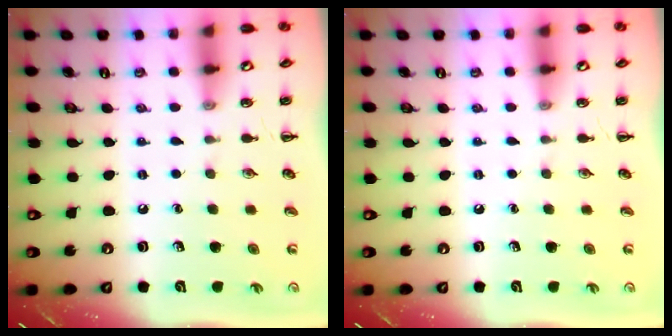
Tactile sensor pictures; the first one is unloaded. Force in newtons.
{"total": 0.0}